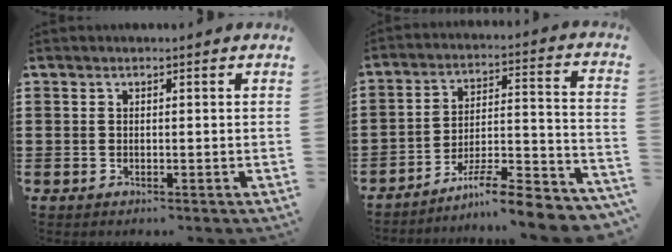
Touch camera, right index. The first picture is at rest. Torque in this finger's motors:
{"motor_torque": [1.11, 1.03, 0.32, 0.16]}